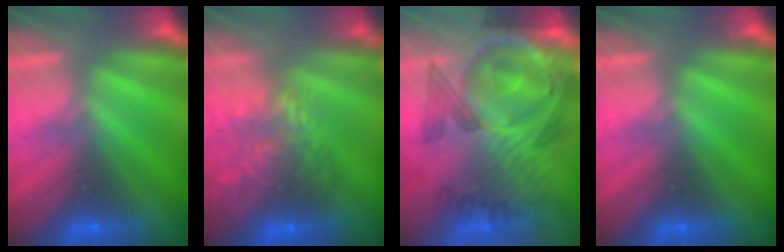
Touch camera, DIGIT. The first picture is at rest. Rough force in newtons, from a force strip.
{"total": 10.5}
{"total": 11.8}
{"total": 0.0}